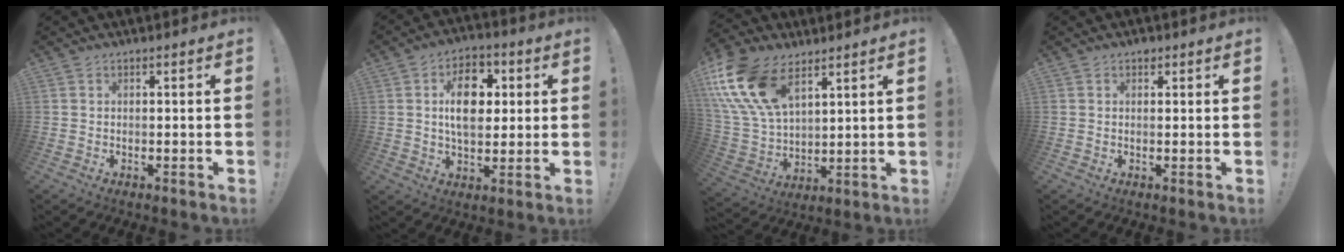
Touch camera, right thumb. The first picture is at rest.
{"total": 13.2, "force": [2.8, 8.9, 9.3], "torque": [-0.133, 0.010, 0.052]}
{"total": 19.5, "force": [10.6, 11.1, 12.0], "torque": [-0.262, -0.047, 0.199]}
{"total": 1.0, "force": [0.6, 0.7, 0.3], "torque": [0.009, -0.005, 0.008]}